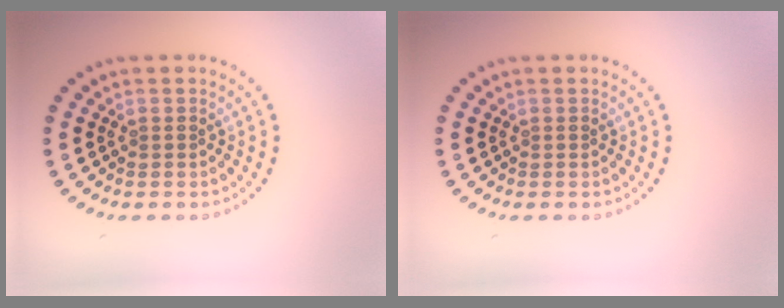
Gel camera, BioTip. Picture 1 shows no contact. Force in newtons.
{"total": 0.0}